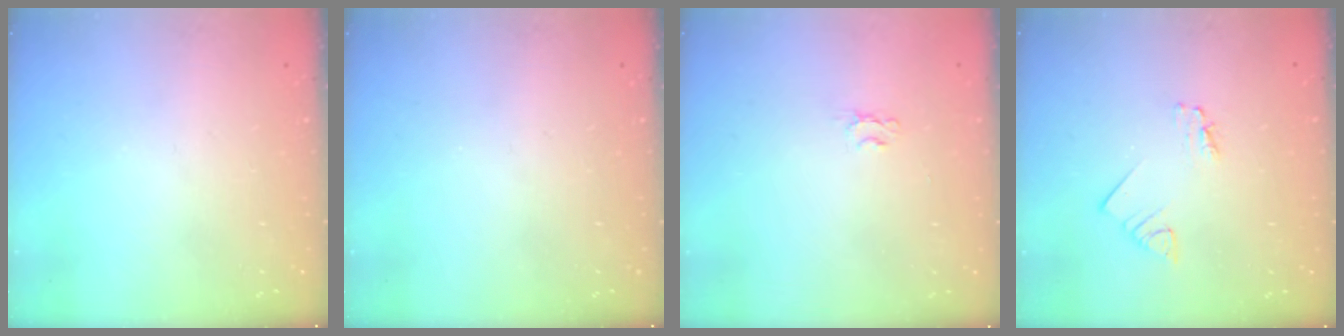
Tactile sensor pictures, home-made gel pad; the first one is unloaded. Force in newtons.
{"total": 0.0}
{"total": 2.0, "press": 2.0, "slide": 0.3}
{"total": 2.4, "press": 2.4, "slide": 0.1}